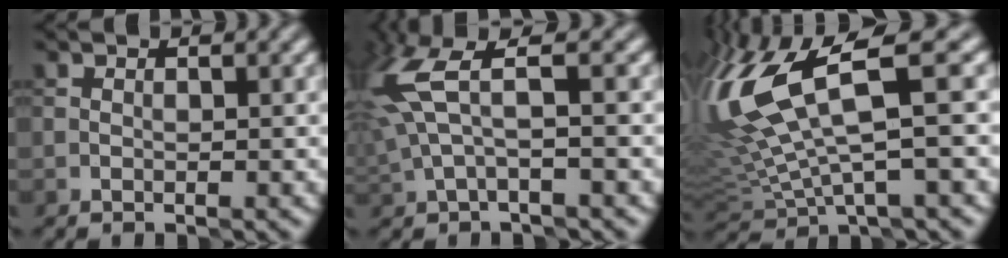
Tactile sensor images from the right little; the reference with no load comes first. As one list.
[{"total": 4.5, "force": [1.6, 1.2, 4.0], "torque": [-0.107, 0.005, 0.033]}, {"total": 10.7, "force": [3.5, 3.0, 9.7], "torque": [-0.225, 0.007, 0.069]}]